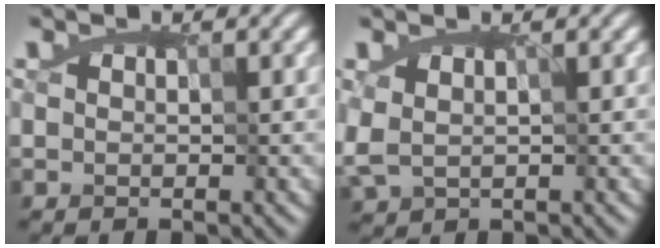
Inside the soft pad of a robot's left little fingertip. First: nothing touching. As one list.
[{"total": 1.7, "force": [0.2, 1.0, 1.3], "torque": [-0.038, 0.001, 0.007]}]